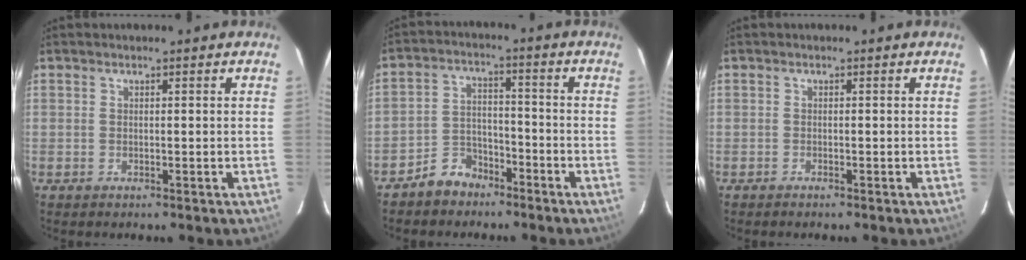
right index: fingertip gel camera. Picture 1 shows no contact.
{"total": 6.6, "force": [-5.1, 4.1, 1.2], "torque": [-0.034, 0.023, -0.085]}
{"total": 0.5, "force": [-0.5, 0.0, 0.2], "torque": [-0.002, -0.001, -0.011]}